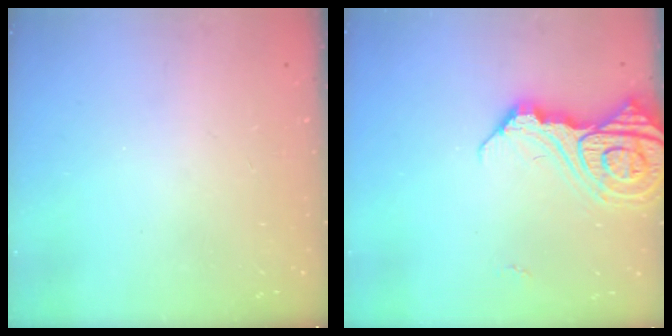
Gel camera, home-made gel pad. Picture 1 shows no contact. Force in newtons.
{"total": 15.5, "press": 15.4, "slide": 1.7}